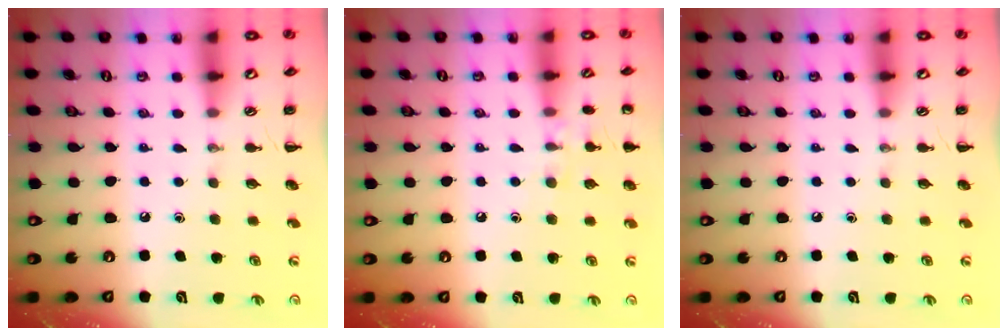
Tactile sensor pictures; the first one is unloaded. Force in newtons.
{"total": 7.0, "press": 6.7, "slide": 2.1}
{"total": 0.0}